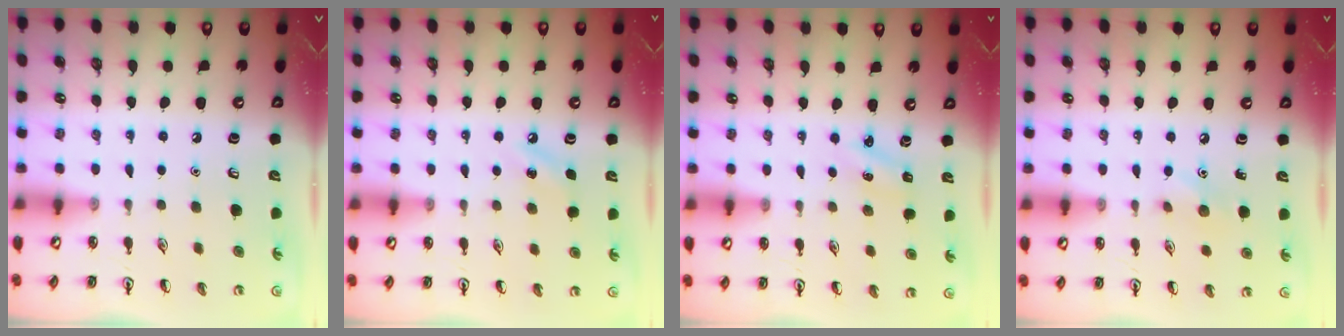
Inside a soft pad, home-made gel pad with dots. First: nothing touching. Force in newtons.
{"total": 5.3, "press": 5.0, "slide": 1.8}
{"total": 1.8, "press": 1.7, "slide": 0.7}
{"total": 5.9, "press": 5.6, "slide": 1.9}